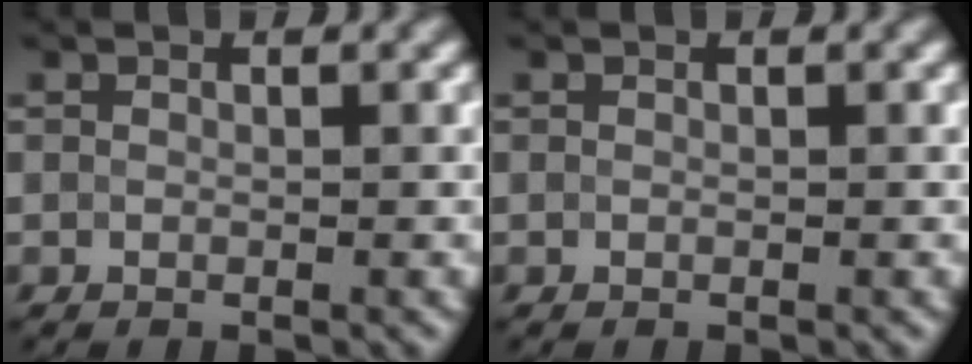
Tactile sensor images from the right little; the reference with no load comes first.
{"total": 0.0}